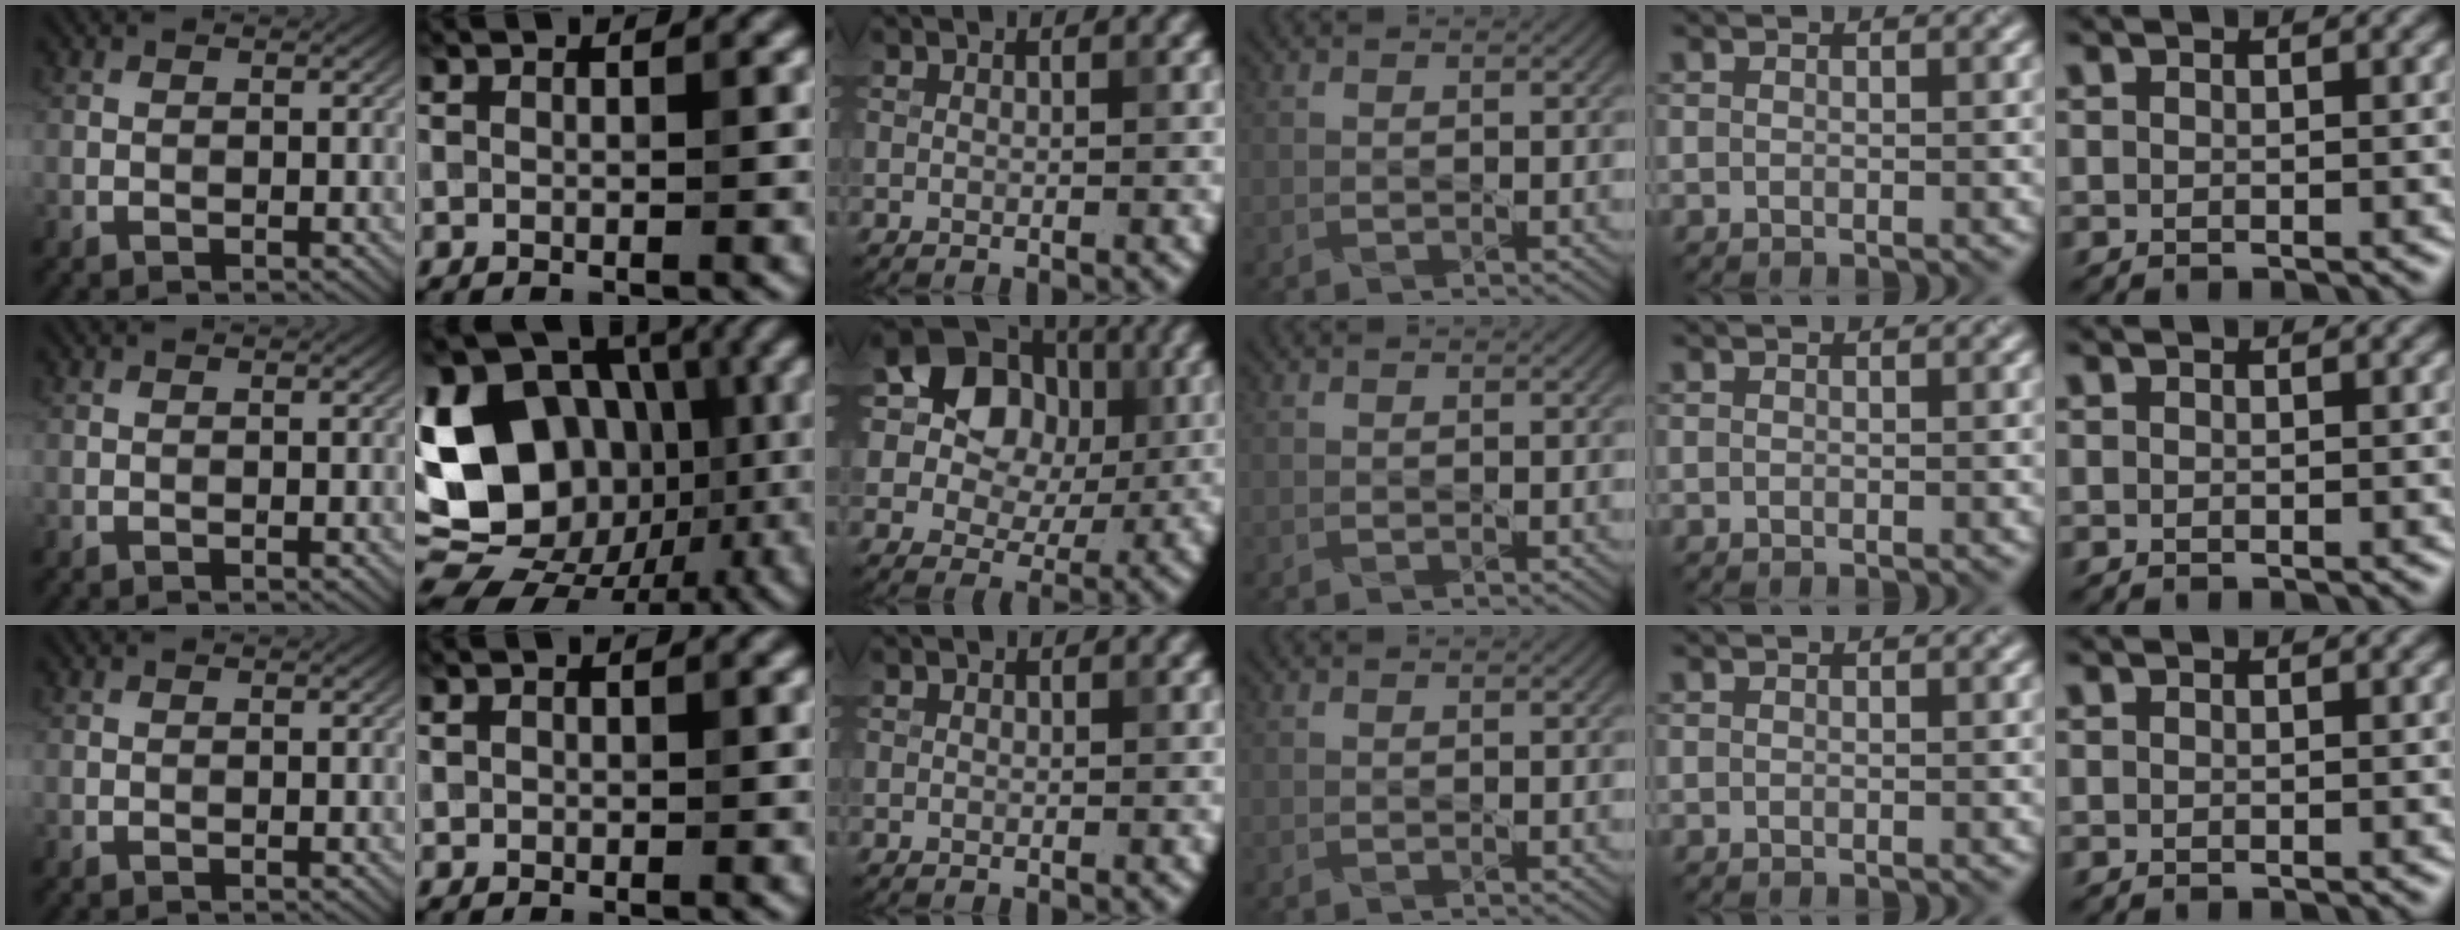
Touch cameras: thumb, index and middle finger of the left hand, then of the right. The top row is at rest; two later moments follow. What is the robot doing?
{"motion": "dispense", "object": "toothpaste"}